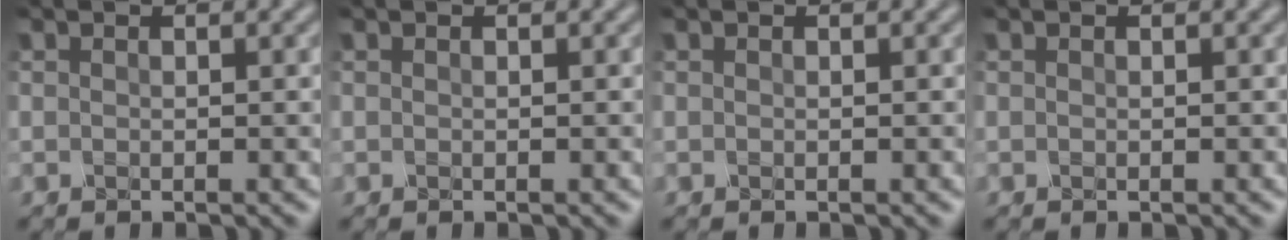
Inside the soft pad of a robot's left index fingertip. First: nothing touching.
{"total": 0.0}
{"total": 0.0}
{"total": 0.0}